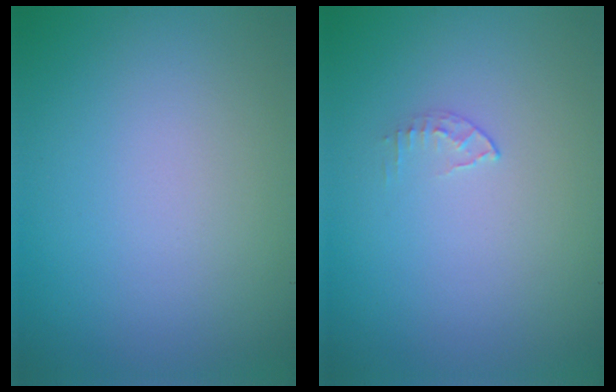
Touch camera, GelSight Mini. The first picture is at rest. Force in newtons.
{"total": 0.6, "press": 0.4, "slide": 0.4}